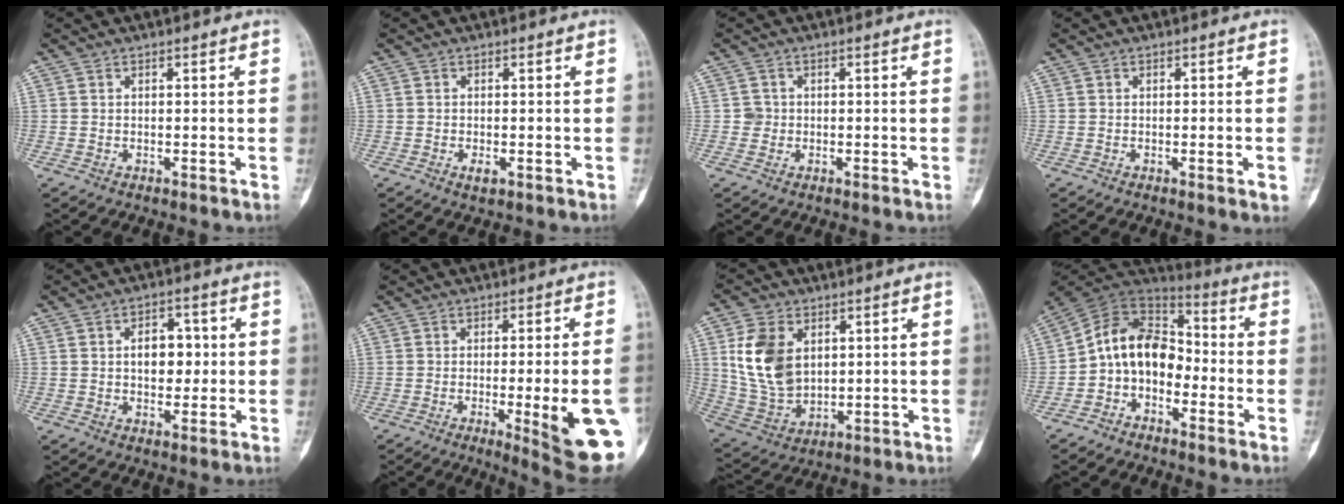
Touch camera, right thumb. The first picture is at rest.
{"total": 1.7, "force": [-0.6, 1.0, 1.3], "torque": [-0.021, -0.001, -0.008]}
{"total": 1.1, "force": [-0.3, 1.0, 0.2], "torque": [0.009, 0.005, -0.008]}
{"total": 2.2, "force": [-0.6, 0.4, 2.1], "torque": [-0.027, -0.002, -0.005]}
{"total": 6.5, "force": [0.5, 4.2, 4.9], "torque": [-0.042, 0.008, 0.005]}
{"total": 15.8, "force": [-4.0, 3.0, 15.0], "torque": [-0.150, -0.004, -0.035]}
{"total": 12.6, "force": [3.5, 8.0, 9.1], "torque": [-0.171, -0.013, 0.083]}
{"total": 12.5, "force": [-3.0, 9.4, 7.6], "torque": [-0.110, 0.071, -0.070]}